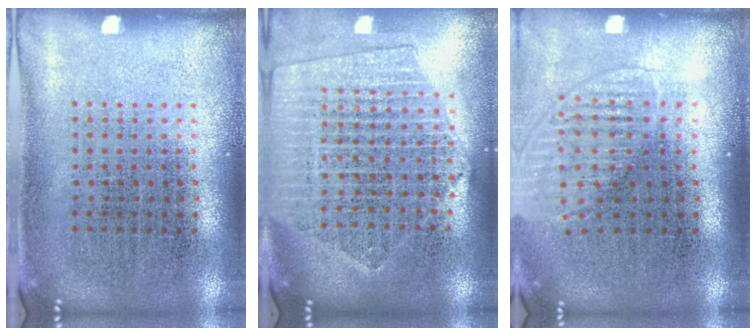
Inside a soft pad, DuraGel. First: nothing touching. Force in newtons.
{"total": 2.0, "press": 1.9, "slide": 0.9}
{"total": 1.3, "press": 1.1, "slide": 0.7}